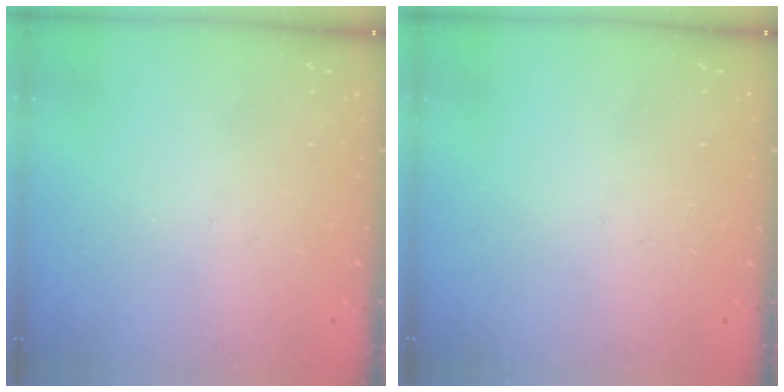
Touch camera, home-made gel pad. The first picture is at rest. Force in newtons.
{"total": 0.0}